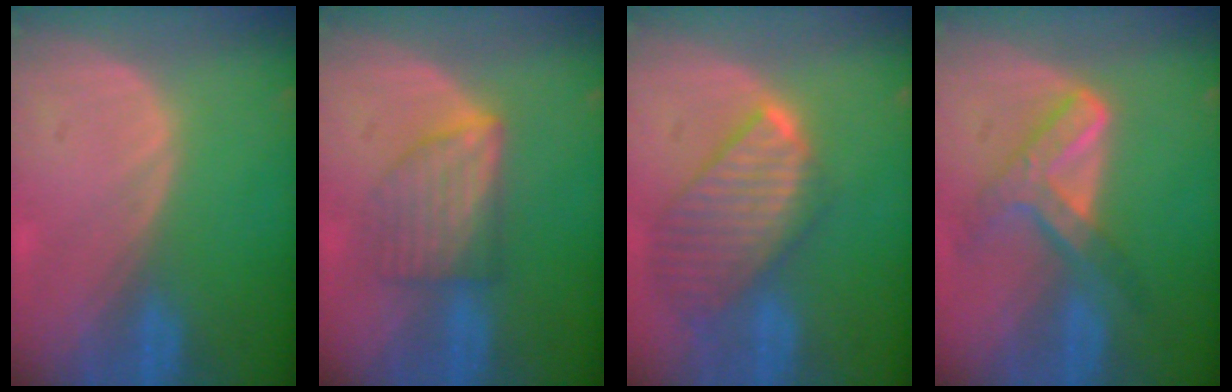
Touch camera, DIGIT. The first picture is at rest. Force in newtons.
{"total": 6.0, "press": 6.0, "slide": 0.7}
{"total": 9.8, "press": 8.4, "slide": 5.0}
{"total": 7.2, "press": 6.2, "slide": 3.8}